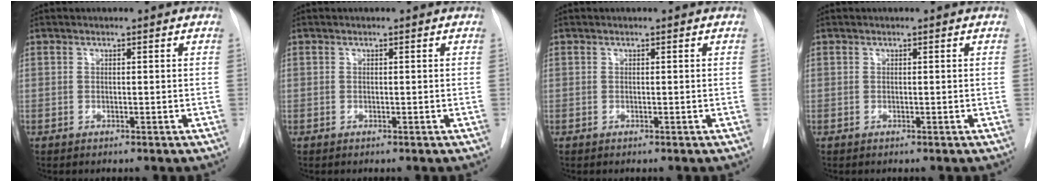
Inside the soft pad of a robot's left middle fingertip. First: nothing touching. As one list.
[{"total": 0.0}, {"total": 0.0}, {"total": 0.0}]